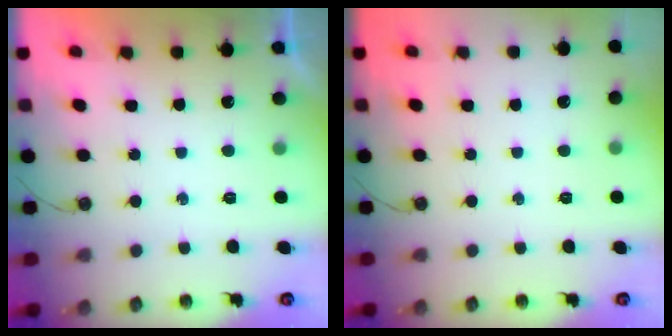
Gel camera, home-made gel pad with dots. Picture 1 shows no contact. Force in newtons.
{"total": 0.0}